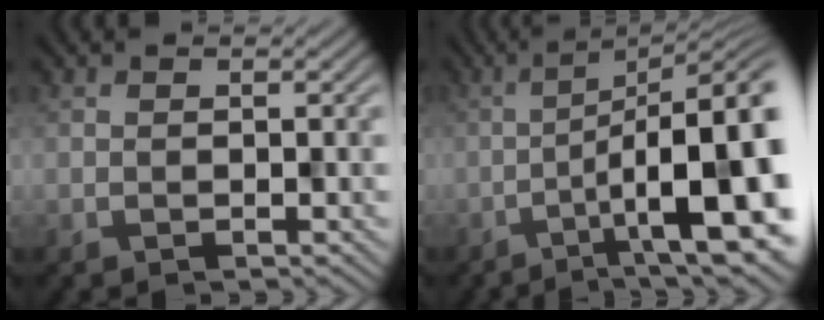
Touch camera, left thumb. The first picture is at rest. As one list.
[{"total": 14.0, "force": [-3.4, 4.2, 12.9], "torque": [-0.167, 0.000, -0.040]}]